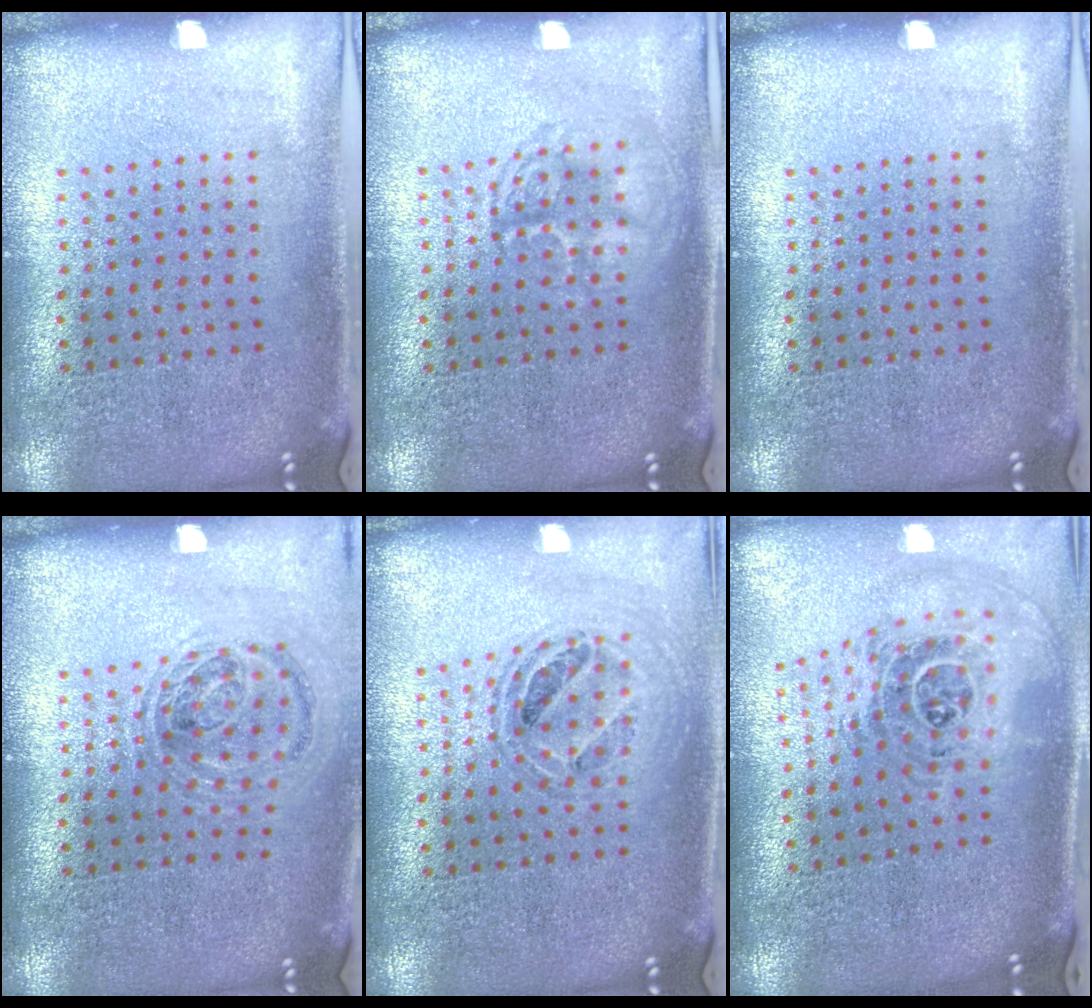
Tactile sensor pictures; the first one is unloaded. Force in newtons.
{"total": 2.2, "press": 2.1, "slide": 0.4}
{"total": 0.0}
{"total": 1.0, "press": 1.0, "slide": 0.1}
{"total": 0.8, "press": 0.8, "slide": 0.1}
{"total": 1.5, "press": 1.3, "slide": 0.8}